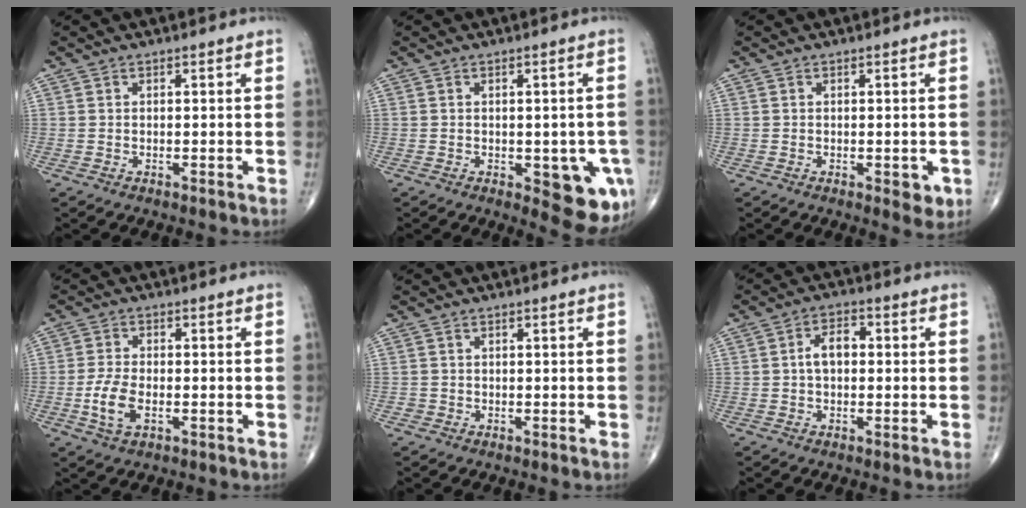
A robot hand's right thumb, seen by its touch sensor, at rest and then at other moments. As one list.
[{"total": 9.7, "force": [-3.0, 4.2, 8.2], "torque": [-0.061, -0.007, -0.029]}, {"total": 3.0, "force": [-0.9, 1.4, 2.5], "torque": [-0.018, -0.003, -0.007]}, {"total": 5.9, "force": [-1.6, 3.0, 4.8], "torque": [-0.102, 0.003, -0.030]}, {"total": 0.8, "force": [-0.3, 0.8, 0.0], "torque": [0.003, 0.004, -0.005]}, {"total": 4.8, "force": [0.1, 2.9, 3.7], "torque": [-0.063, 0.018, -0.004]}]